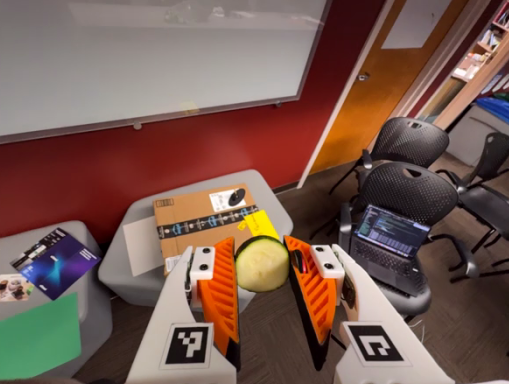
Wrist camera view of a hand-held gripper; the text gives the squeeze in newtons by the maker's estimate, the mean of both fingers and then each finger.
{"total": 8.9, "left": 9.0, "right": 8.7}